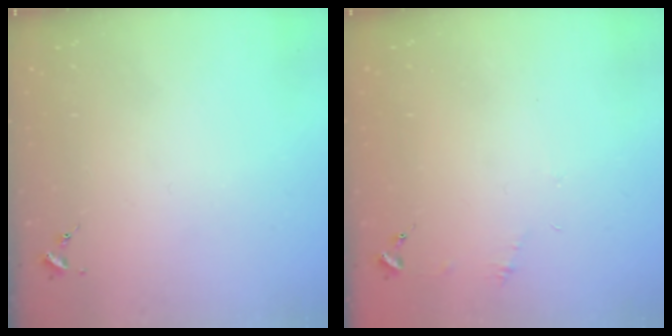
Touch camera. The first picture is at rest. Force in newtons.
{"total": 4.3, "press": 4.3, "slide": 0.5}